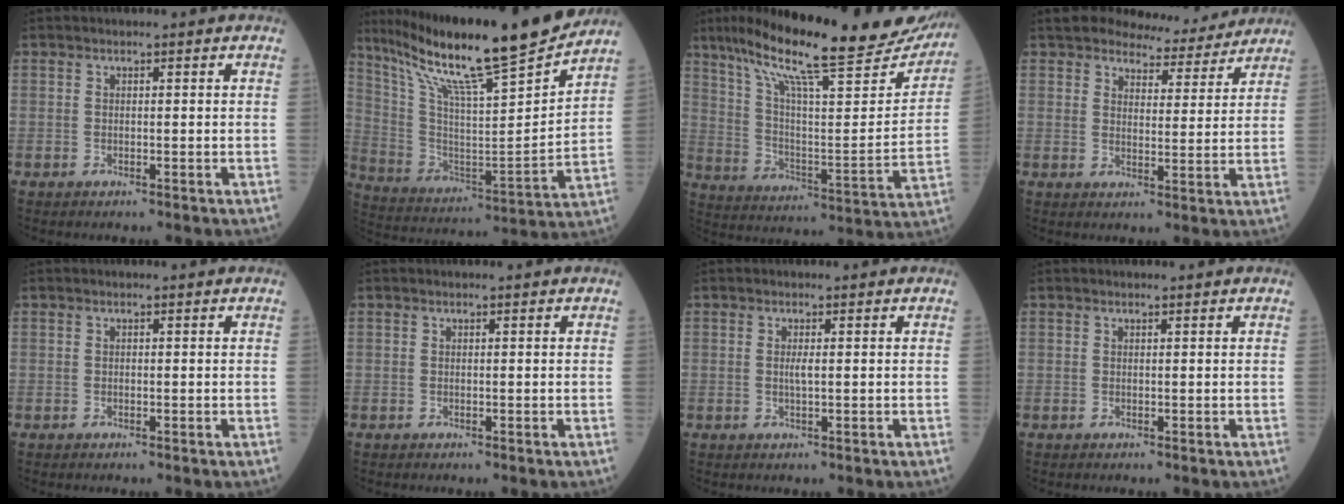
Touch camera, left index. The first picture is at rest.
{"total": 23.6, "force": [19.5, 0.5, 13.3], "torque": [-0.232, -0.020, 0.325]}
{"total": 27.2, "force": [22.7, 3.3, 14.7], "torque": [-0.243, -0.024, 0.322]}
{"total": 8.1, "force": [7.6, 2.3, 1.2], "torque": [-0.015, 0.002, 0.098]}
{"total": 0.0}
{"total": 0.0}
{"total": 1.2, "force": [0.1, 0.1, 1.1], "torque": [-0.028, -0.001, 0.002]}
{"total": 0.0}